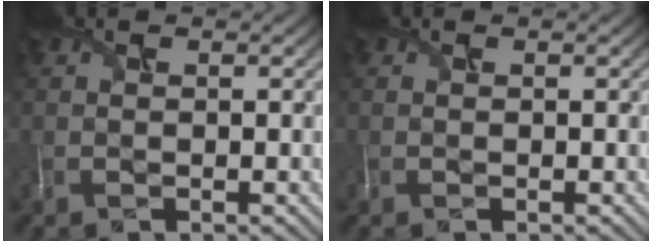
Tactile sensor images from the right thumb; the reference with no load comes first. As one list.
[{"total": 0.0}]